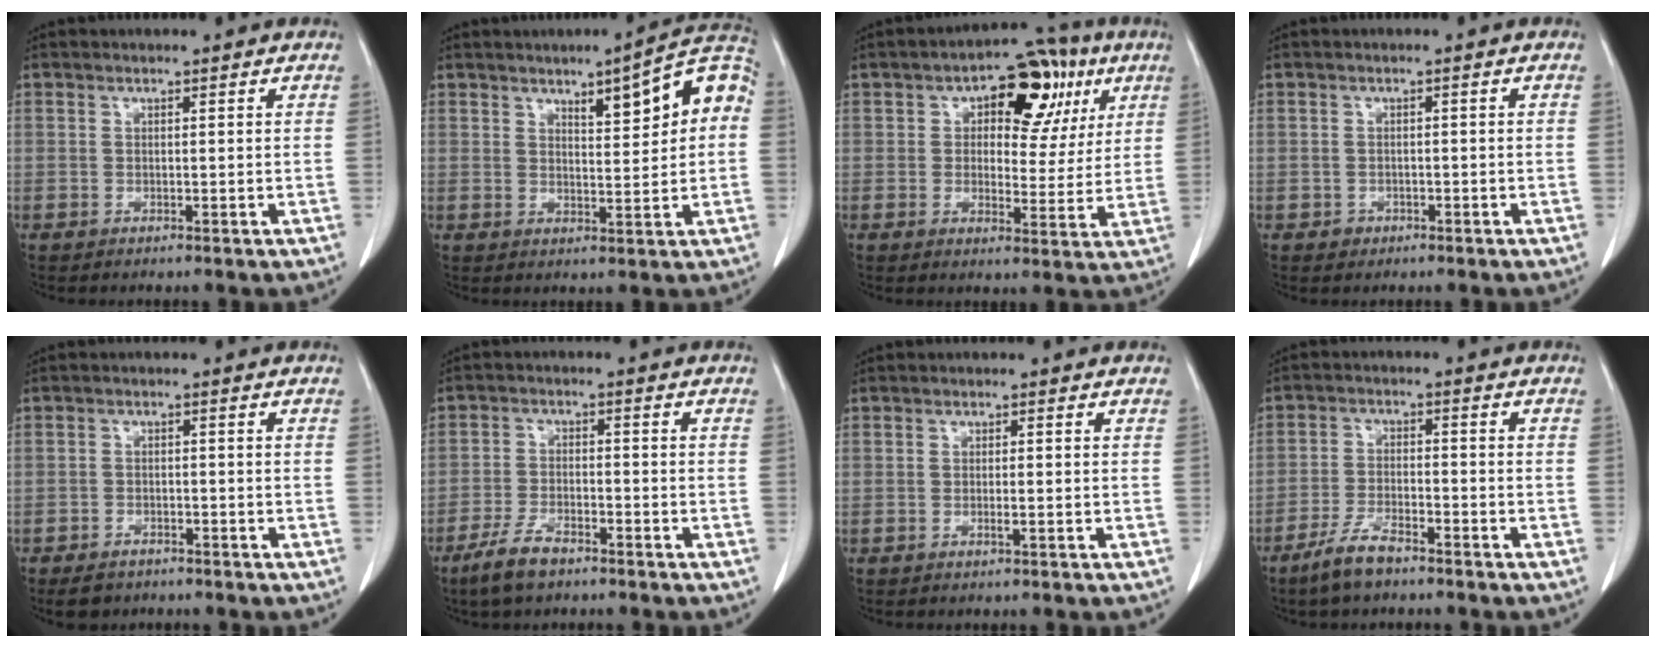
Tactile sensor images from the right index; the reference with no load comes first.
{"total": 10.2, "force": [2.6, 2.3, 9.6], "torque": [-0.128, 0.029, 0.033]}
{"total": 12.3, "force": [4.8, 6.6, 9.3], "torque": [-0.107, 0.032, 0.064]}
{"total": 1.5, "force": [-0.8, 1.3, 0.2], "torque": [0.002, 0.006, -0.012]}
{"total": 3.8, "force": [-3.0, 2.0, 1.3], "torque": [-0.024, -0.001, -0.047]}
{"total": 6.0, "force": [-4.5, 1.9, 3.6], "torque": [-0.080, -0.006, -0.083]}
{"total": 1.2, "force": [-0.4, -0.1, 1.1], "torque": [-0.020, -0.001, -0.008]}
{"total": 6.0, "force": [-4.6, 1.3, 3.5], "torque": [-0.078, -0.007, -0.090]}